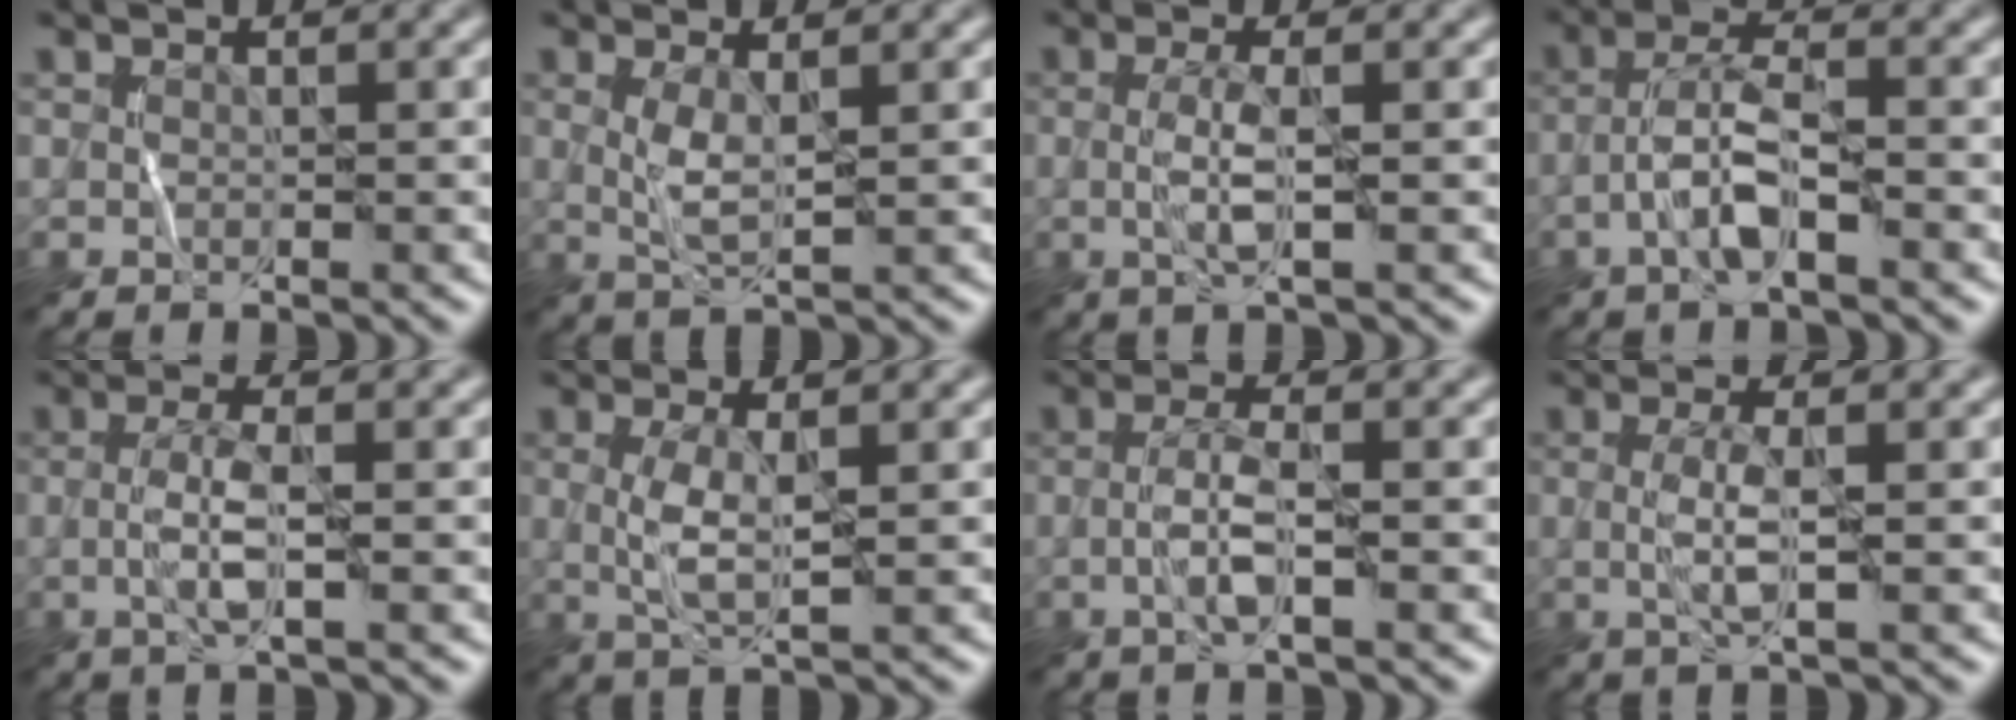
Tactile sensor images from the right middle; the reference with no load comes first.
{"total": 2.2, "force": [0.5, 0.5, 2.1], "torque": [-0.051, 0.003, 0.011]}
{"total": 2.6, "force": [-0.3, 0.4, 2.5], "torque": [-0.057, 0.005, -0.007]}
{"total": 4.0, "force": [-1.8, 0.8, 3.5], "torque": [-0.071, 0.017, -0.043]}
{"total": 2.9, "force": [-0.6, 0.5, 2.8], "torque": [-0.062, 0.010, -0.016]}
{"total": 2.8, "force": [0.2, 0.6, 2.7], "torque": [-0.062, 0.006, 0.006]}
{"total": 2.8, "force": [-0.8, 0.4, 2.6], "torque": [-0.055, 0.014, -0.022]}
{"total": 2.6, "force": [-0.1, 0.4, 2.6], "torque": [-0.058, 0.002, -0.002]}